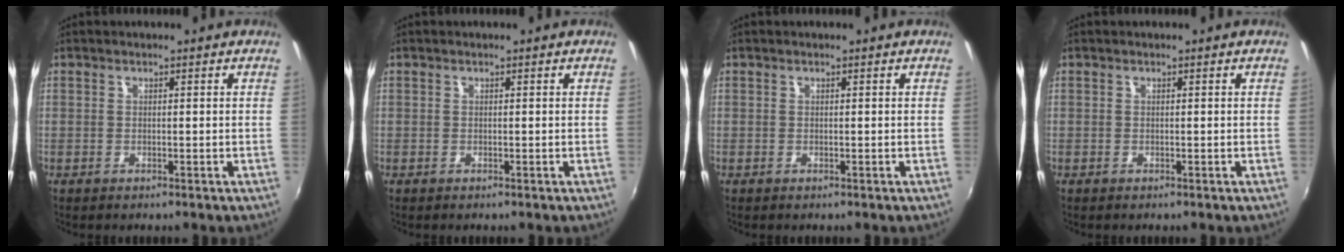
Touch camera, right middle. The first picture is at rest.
{"total": 0.0}
{"total": 0.0}
{"total": 0.0}